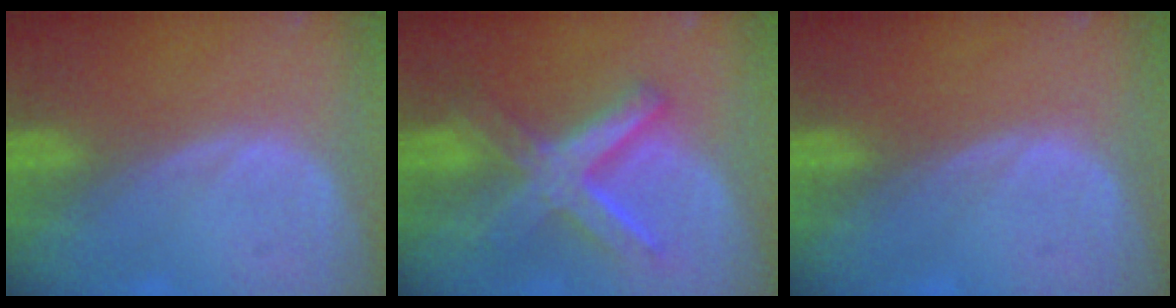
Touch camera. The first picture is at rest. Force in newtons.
{"total": 9.0, "press": 9.0, "slide": 0.7}
{"total": 0.0}